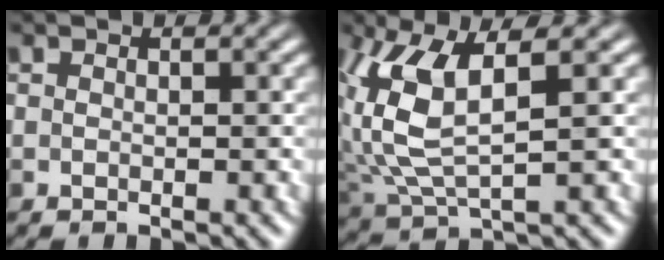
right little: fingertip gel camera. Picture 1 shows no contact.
{"total": 7.8, "force": [1.2, 3.3, 7.0], "torque": [-0.154, 0.002, 0.018]}